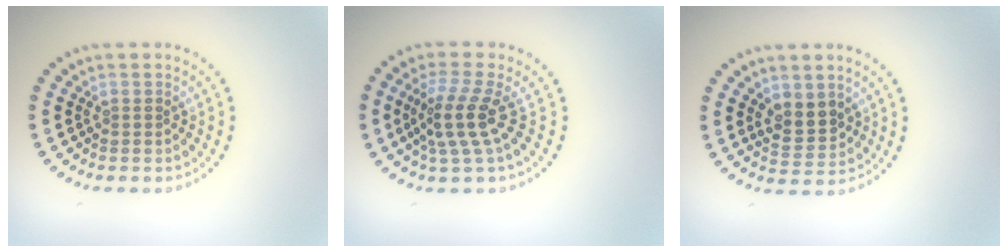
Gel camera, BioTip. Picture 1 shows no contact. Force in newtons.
{"total": 3.5, "press": 2.8, "slide": 2.1}
{"total": 2.7, "press": 2.5, "slide": 0.9}